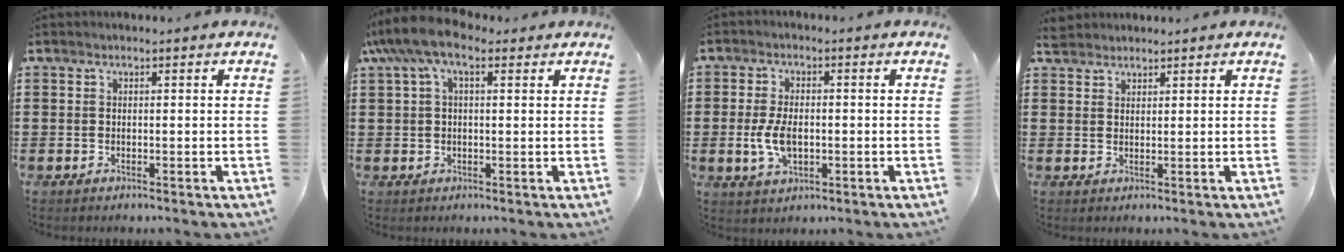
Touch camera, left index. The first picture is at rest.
{"total": 6.7, "force": [3.3, 2.5, 5.2], "torque": [-0.114, 0.007, 0.056]}
{"total": 5.6, "force": [-0.8, 2.9, 4.7], "torque": [-0.105, -0.002, -0.019]}
{"total": 2.0, "force": [1.9, 0.6, 0.0], "torque": [-0.006, 0.003, 0.038]}